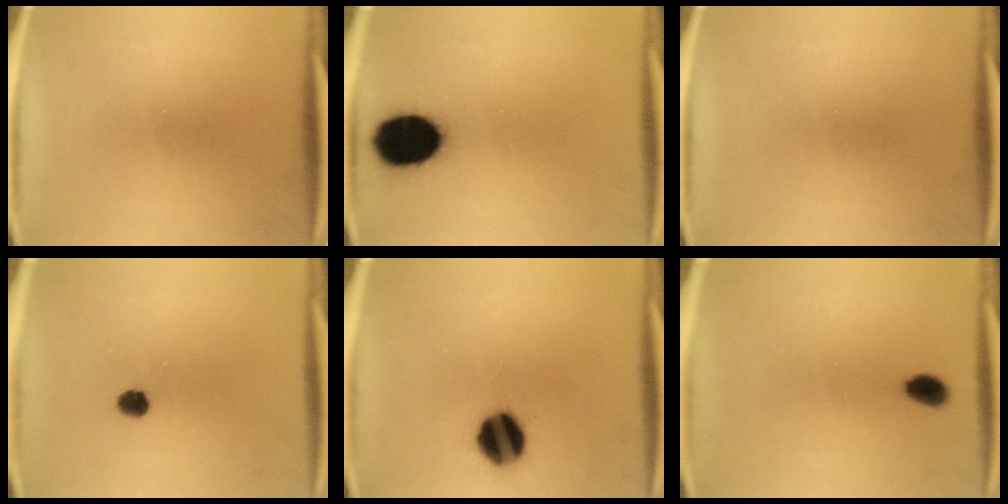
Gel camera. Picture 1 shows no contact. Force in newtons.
{"total": 16.1}
{"total": 0.0}
{"total": 2.7}
{"total": 11.7}
{"total": 3.1}